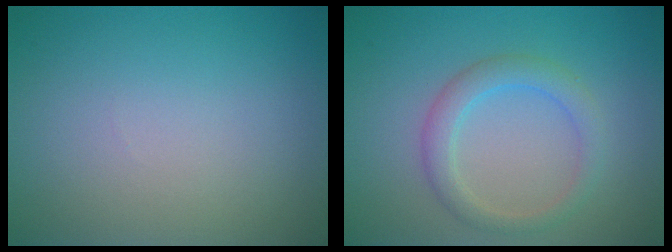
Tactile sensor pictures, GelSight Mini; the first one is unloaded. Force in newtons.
{"total": 2.7, "press": 2.7, "slide": 0.1}